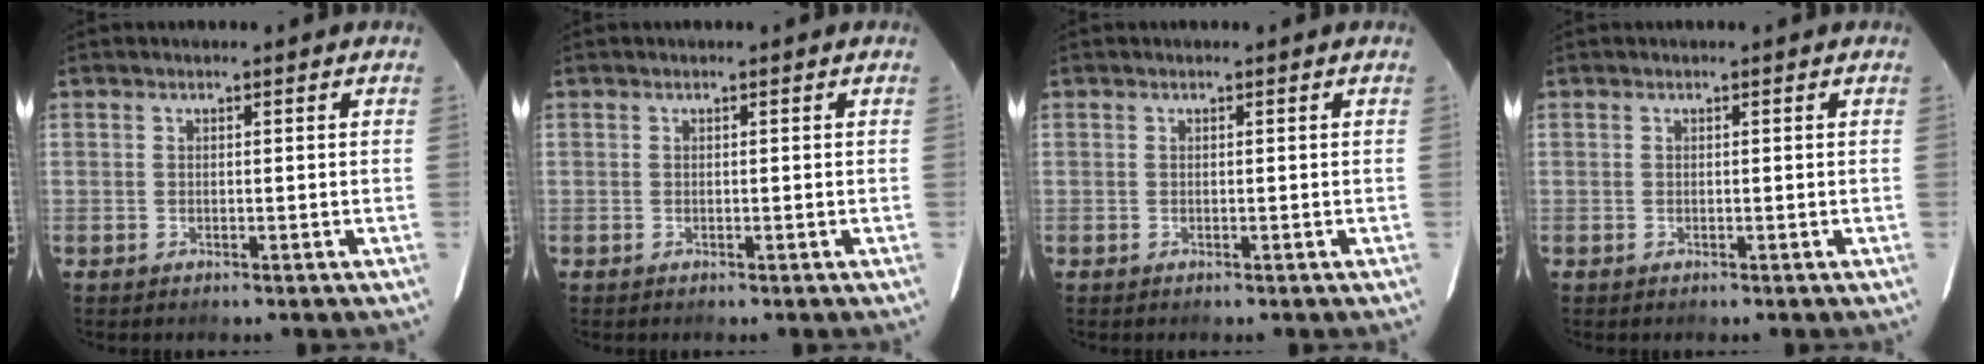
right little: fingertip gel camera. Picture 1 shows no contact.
{"total": 0.0}
{"total": 0.0}
{"total": 0.0}